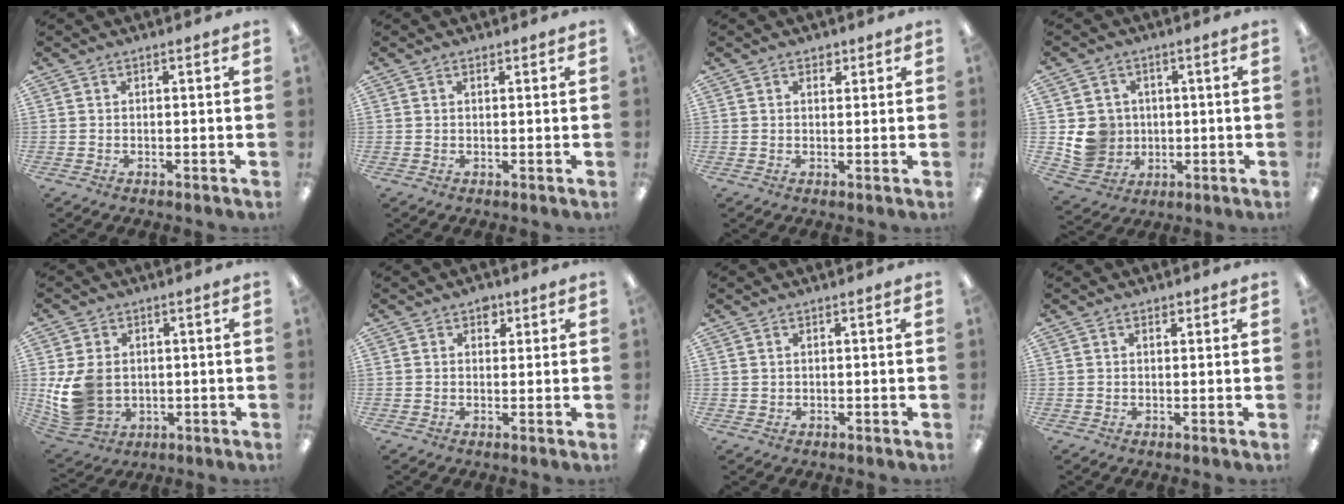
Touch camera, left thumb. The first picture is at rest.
{"total": 0.7, "force": [0.4, 0.3, 0.4], "torque": [0.000, -0.003, 0.006]}
{"total": 2.1, "force": [1.3, 1.4, 1.0], "torque": [-0.005, -0.004, 0.019]}
{"total": 8.6, "force": [0.0, 8.4, 2.2], "torque": [-0.049, 0.007, 0.012]}
{"total": 11.6, "force": [0.0, 9.4, 6.8], "torque": [-0.161, 0.004, 0.002]}
{"total": 2.6, "force": [1.5, 1.8, 1.0], "torque": [0.002, -0.006, 0.021]}
{"total": 0.7, "force": [0.4, 0.6, 0.0], "torque": [-0.001, 0.002, 0.008]}
{"total": 1.2, "force": [0.7, 0.8, 0.6], "torque": [-0.005, -0.002, 0.011]}